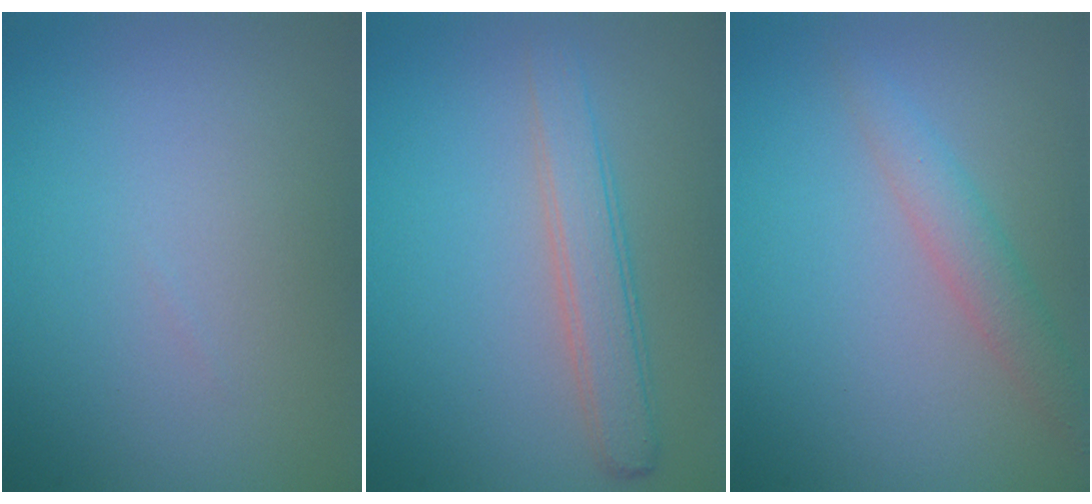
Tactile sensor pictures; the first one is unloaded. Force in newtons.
{"total": 3.0, "press": 3.0, "slide": 0.1}
{"total": 2.5, "press": 2.5, "slide": 0.1}